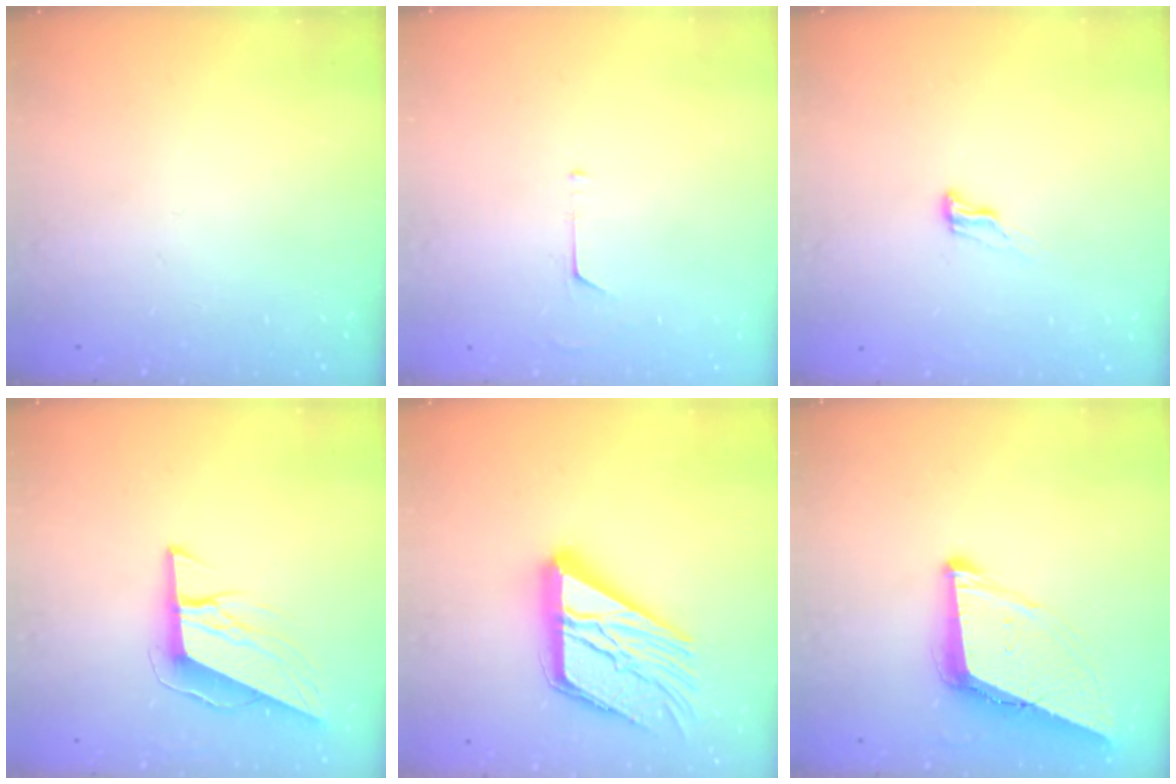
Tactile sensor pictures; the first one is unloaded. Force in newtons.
{"total": 3.8, "press": 3.8, "slide": 0.3}
{"total": 5.5, "press": 5.4, "slide": 0.5}
{"total": 9.8, "press": 9.6, "slide": 2.3}
{"total": 22.8, "press": 22.7, "slide": 2.2}
{"total": 10.3, "press": 9.6, "slide": 3.6}